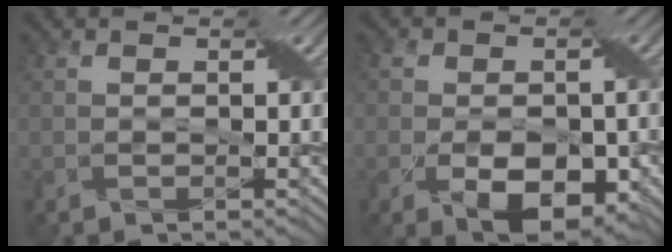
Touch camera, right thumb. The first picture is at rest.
{"total": 8.6, "force": [-2.8, 5.4, 6.1], "torque": [-0.116, -0.026, -0.036]}